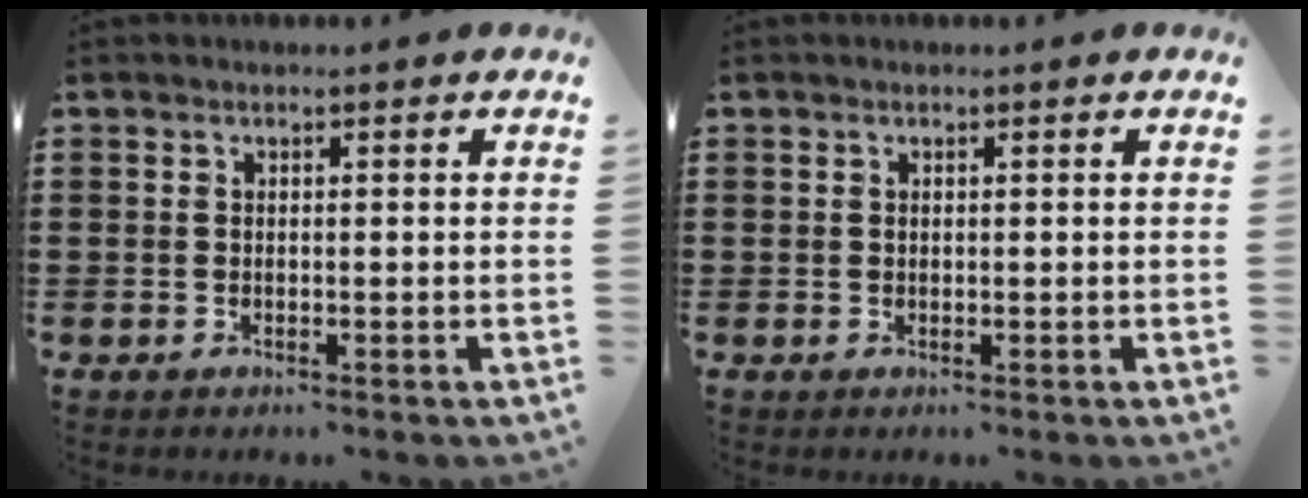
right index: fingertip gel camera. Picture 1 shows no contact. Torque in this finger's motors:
{"motor_torque": [-0.87, 1.03, 0.02, -0.01]}